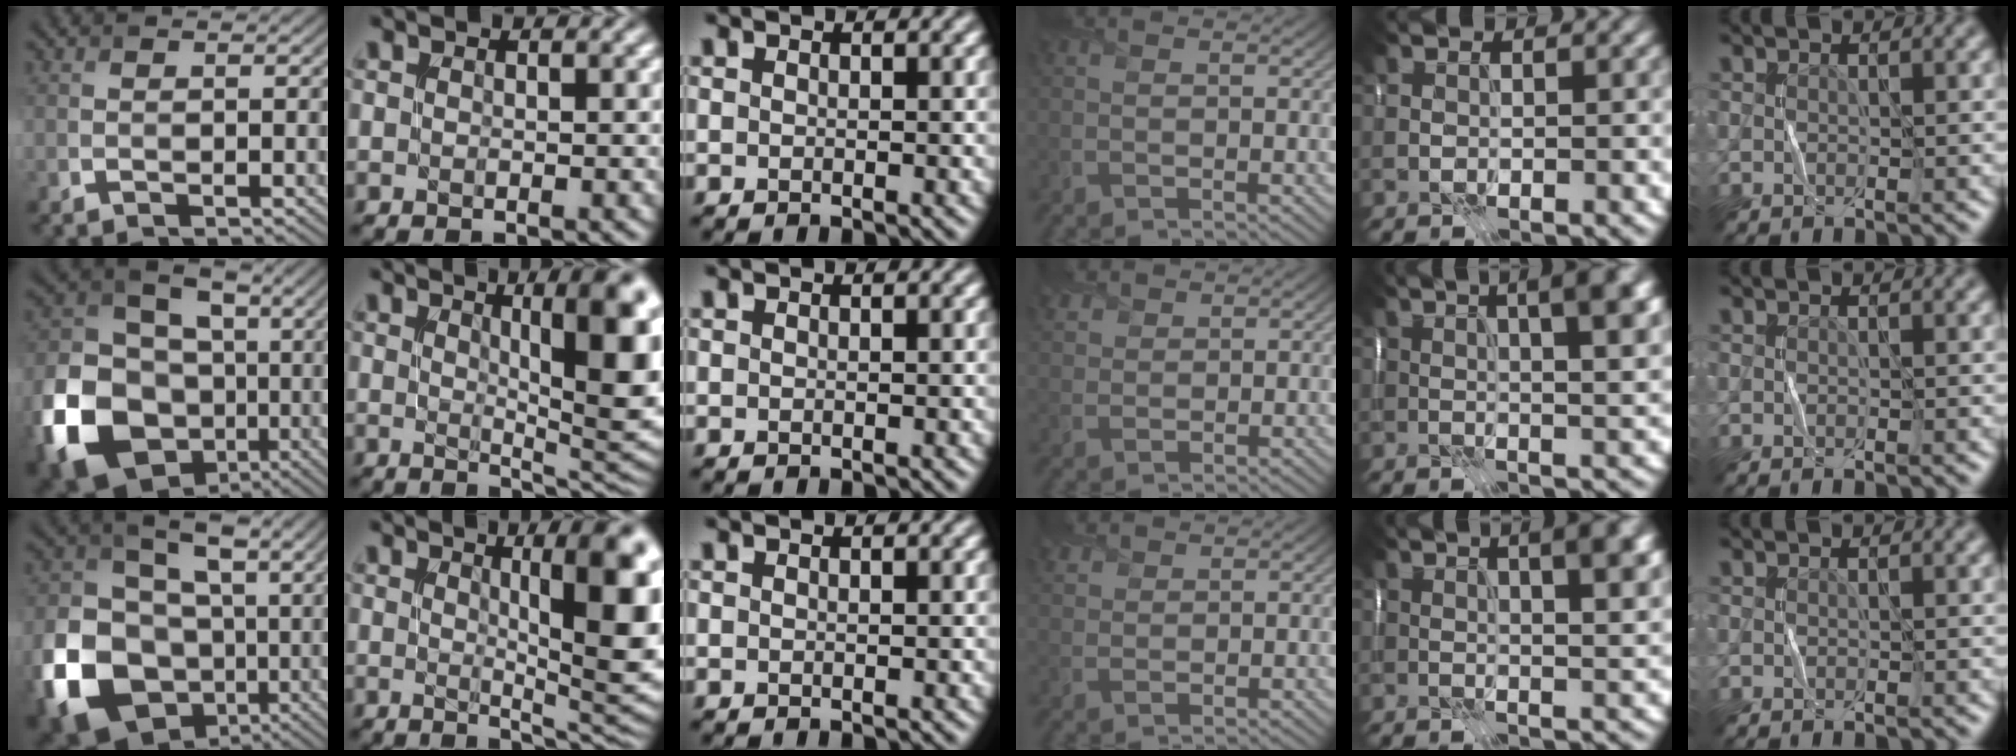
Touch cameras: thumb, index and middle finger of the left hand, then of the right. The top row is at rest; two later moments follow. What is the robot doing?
{"motion": "fold", "object": "scarf"}